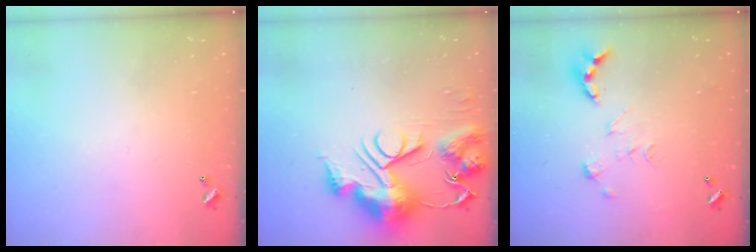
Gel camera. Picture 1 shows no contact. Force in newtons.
{"total": 14.3, "press": 14.2, "slide": 1.6}
{"total": 0.0}